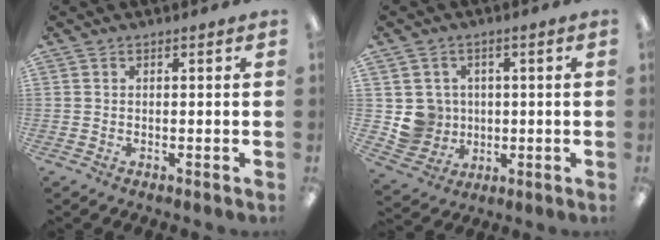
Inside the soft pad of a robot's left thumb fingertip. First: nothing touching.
{"total": 7.1, "force": [0.7, 7.1, 0.7], "torque": [-0.030, 0.002, 0.024]}